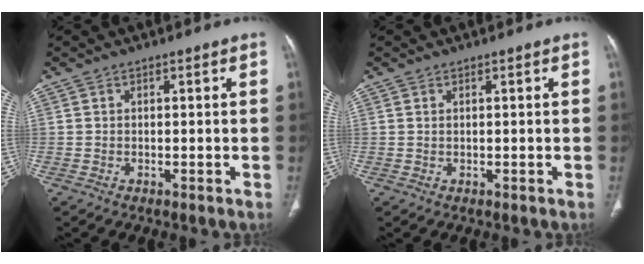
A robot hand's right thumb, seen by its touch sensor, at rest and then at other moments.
{"total": 0.0}